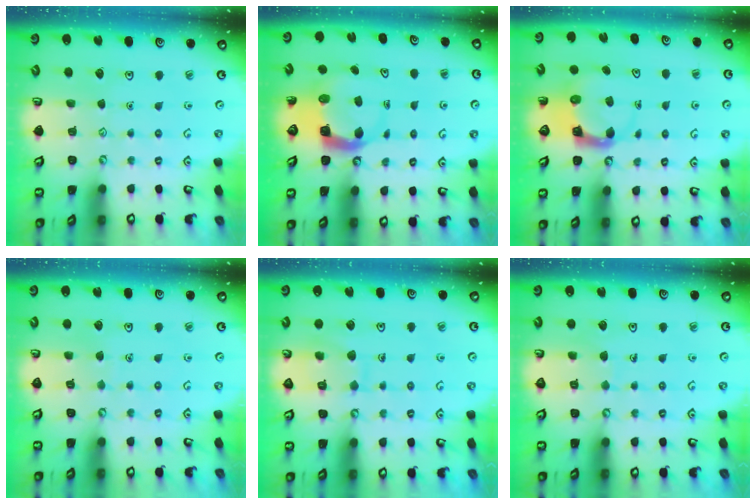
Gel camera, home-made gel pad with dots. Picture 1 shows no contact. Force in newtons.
{"total": 5.1, "press": 5.1, "slide": 0.7}
{"total": 4.0, "press": 4.0, "slide": 0.5}
{"total": 2.5, "press": 2.5, "slide": 0.3}
{"total": 8.3, "press": 8.3, "slide": 0.4}
{"total": 5.1, "press": 5.1, "slide": 0.5}